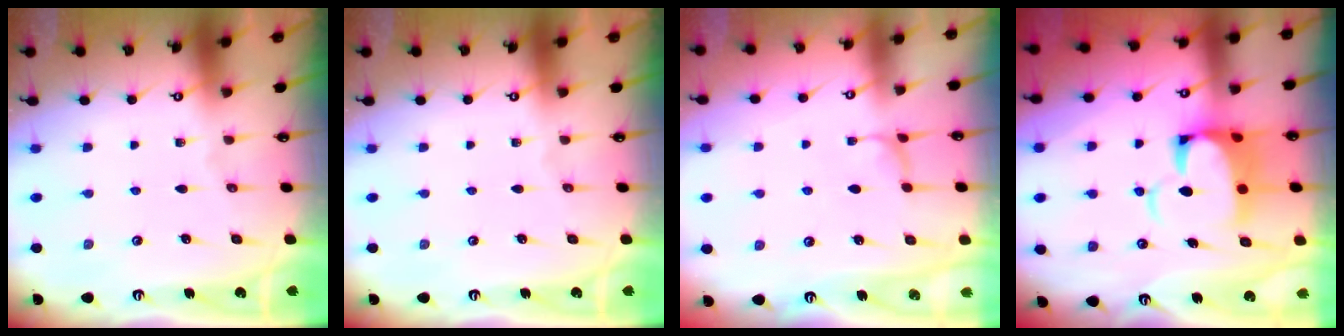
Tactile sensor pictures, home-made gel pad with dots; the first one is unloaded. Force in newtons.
{"total": 0.0}
{"total": 1.9, "press": 1.8, "slide": 0.5}
{"total": 5.7, "press": 5.5, "slide": 1.4}